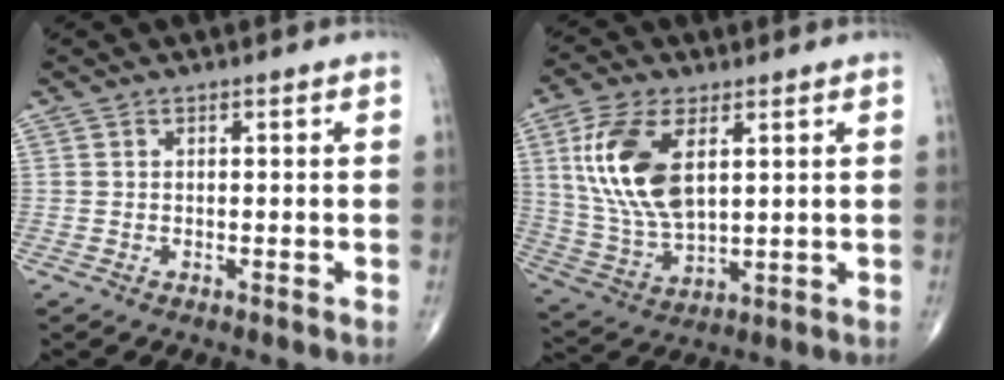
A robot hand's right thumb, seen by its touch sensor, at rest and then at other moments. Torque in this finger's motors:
{"motor_torque": [-0.72, 1.24, 0.74, 0.46, 0.19]}